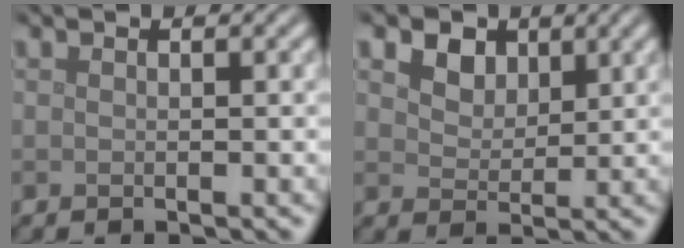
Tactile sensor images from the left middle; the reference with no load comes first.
{"total": 4.4, "force": [2.5, 2.9, 2.0], "torque": [-0.061, 0.001, 0.039]}